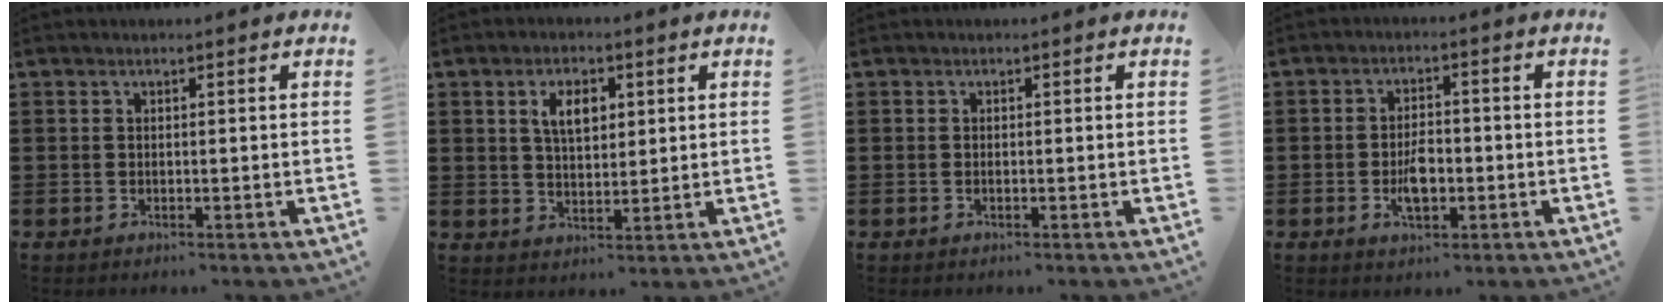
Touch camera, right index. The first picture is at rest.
{"total": 4.6, "force": [1.6, 2.5, 3.6], "torque": [-0.071, 0.008, 0.024]}
{"total": 0.0}
{"total": 4.5, "force": [-1.1, 2.3, 3.8], "torque": [-0.080, 0.001, -0.023]}